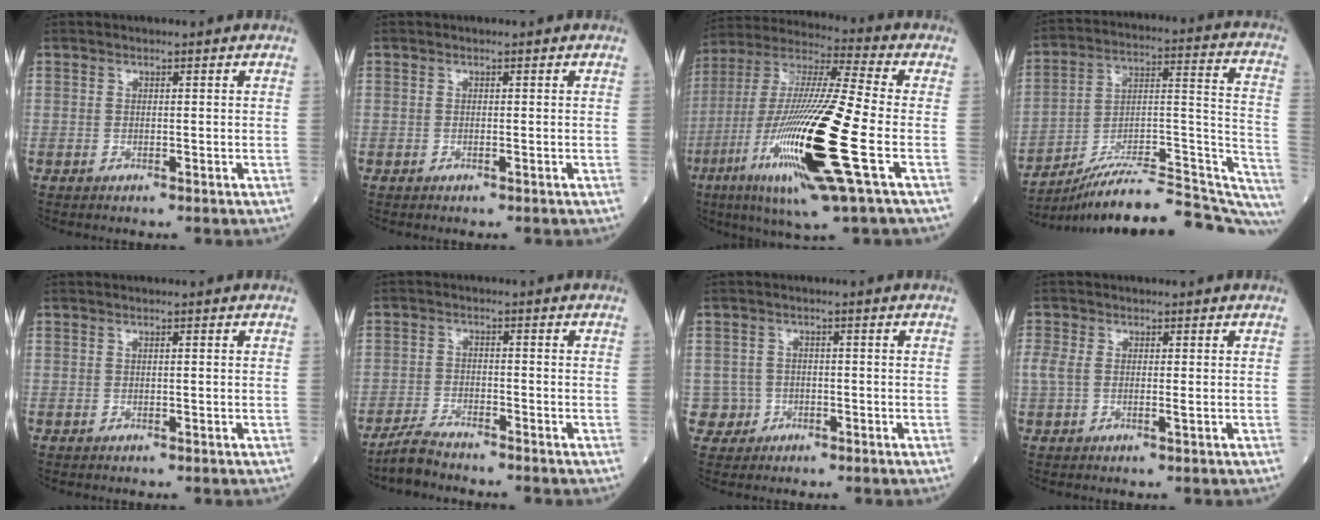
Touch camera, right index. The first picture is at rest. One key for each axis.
{"total": 0.0}
{"total": 23.0, "fx": -7.0, "fy": 1.3, "fz": 21.9, "tx": -0.453, "ty": -0.034, "tz": -0.132}
{"total": 26.5, "fx": -23.7, "fy": 3.1, "fz": 11.5, "tx": -0.105, "ty": 0.034, "tz": -0.341}
{"total": 0.0}
{"total": 3.8, "fx": -3.6, "fy": 0.2, "fz": 1.1, "tx": -0.025, "ty": -0.013, "tz": -0.072}
{"total": 3.1, "fx": -0.9, "fy": 3.0, "fz": -0.3, "tx": 0.014, "ty": 0.013, "tz": -0.014}
{"total": 3.1, "fx": 0.1, "fy": 1.5, "fz": 2.8, "tx": -0.080, "ty": 0.007, "tz": 0.003}